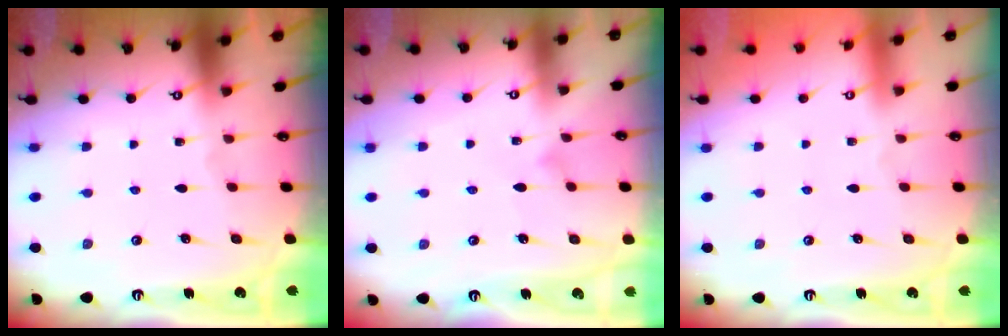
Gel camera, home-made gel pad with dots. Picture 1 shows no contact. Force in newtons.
{"total": 4.2, "press": 4.2, "slide": 0.3}
{"total": 3.9, "press": 3.9, "slide": 0.1}